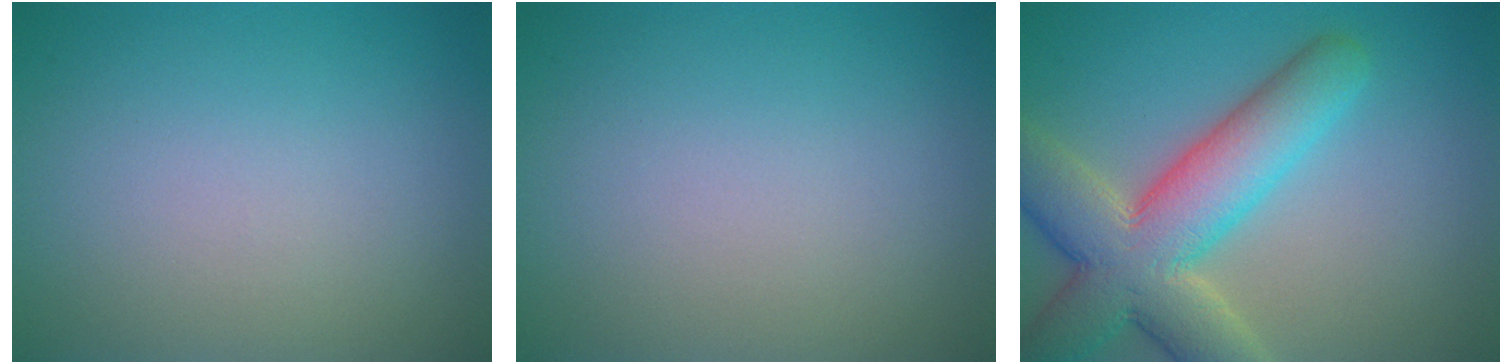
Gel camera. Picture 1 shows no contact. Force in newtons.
{"total": 0.0}
{"total": 9.6, "press": 9.6, "slide": 0.8}